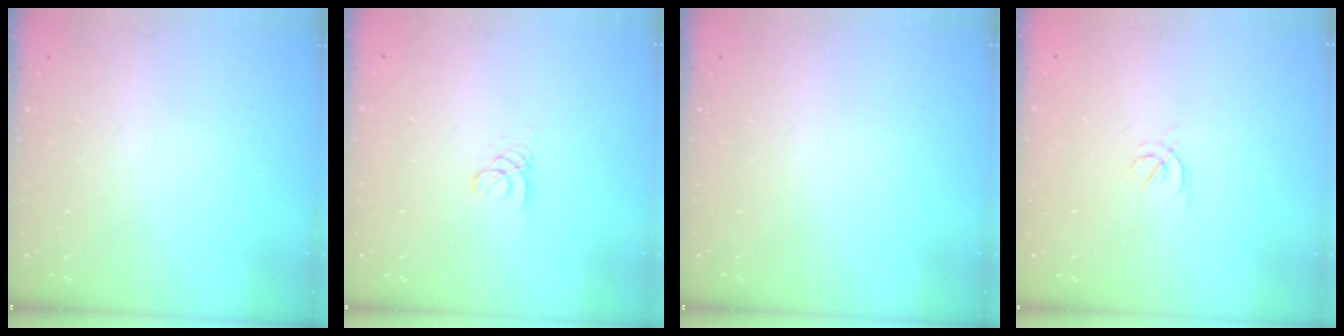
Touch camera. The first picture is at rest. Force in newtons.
{"total": 1.8, "press": 1.8, "slide": 0.2}
{"total": 0.0}
{"total": 1.7, "press": 1.6, "slide": 0.5}